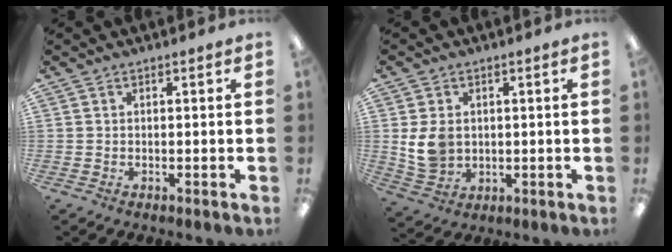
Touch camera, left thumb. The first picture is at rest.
{"total": 7.6, "force": [1.2, 6.2, 4.3], "torque": [-0.089, 0.004, 0.024]}